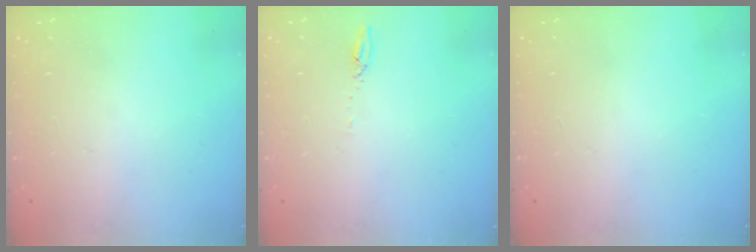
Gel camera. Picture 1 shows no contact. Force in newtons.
{"total": 2.7, "press": 2.7, "slide": 0.2}
{"total": 0.0}